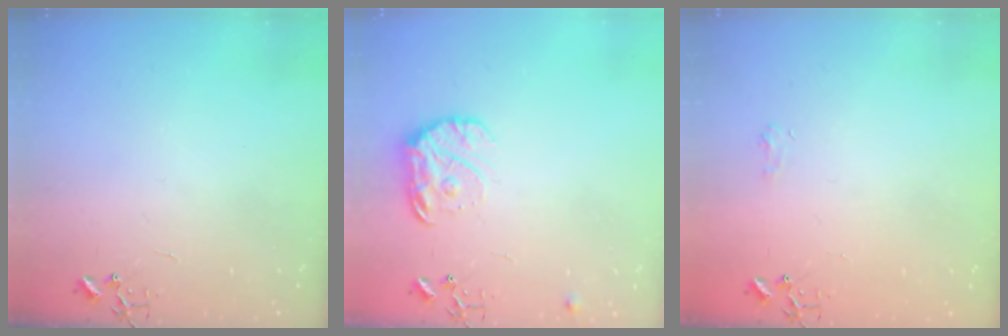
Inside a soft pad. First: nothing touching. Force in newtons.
{"total": 12.7, "press": 12.6, "slide": 0.7}
{"total": 4.8, "press": 4.7, "slide": 0.6}